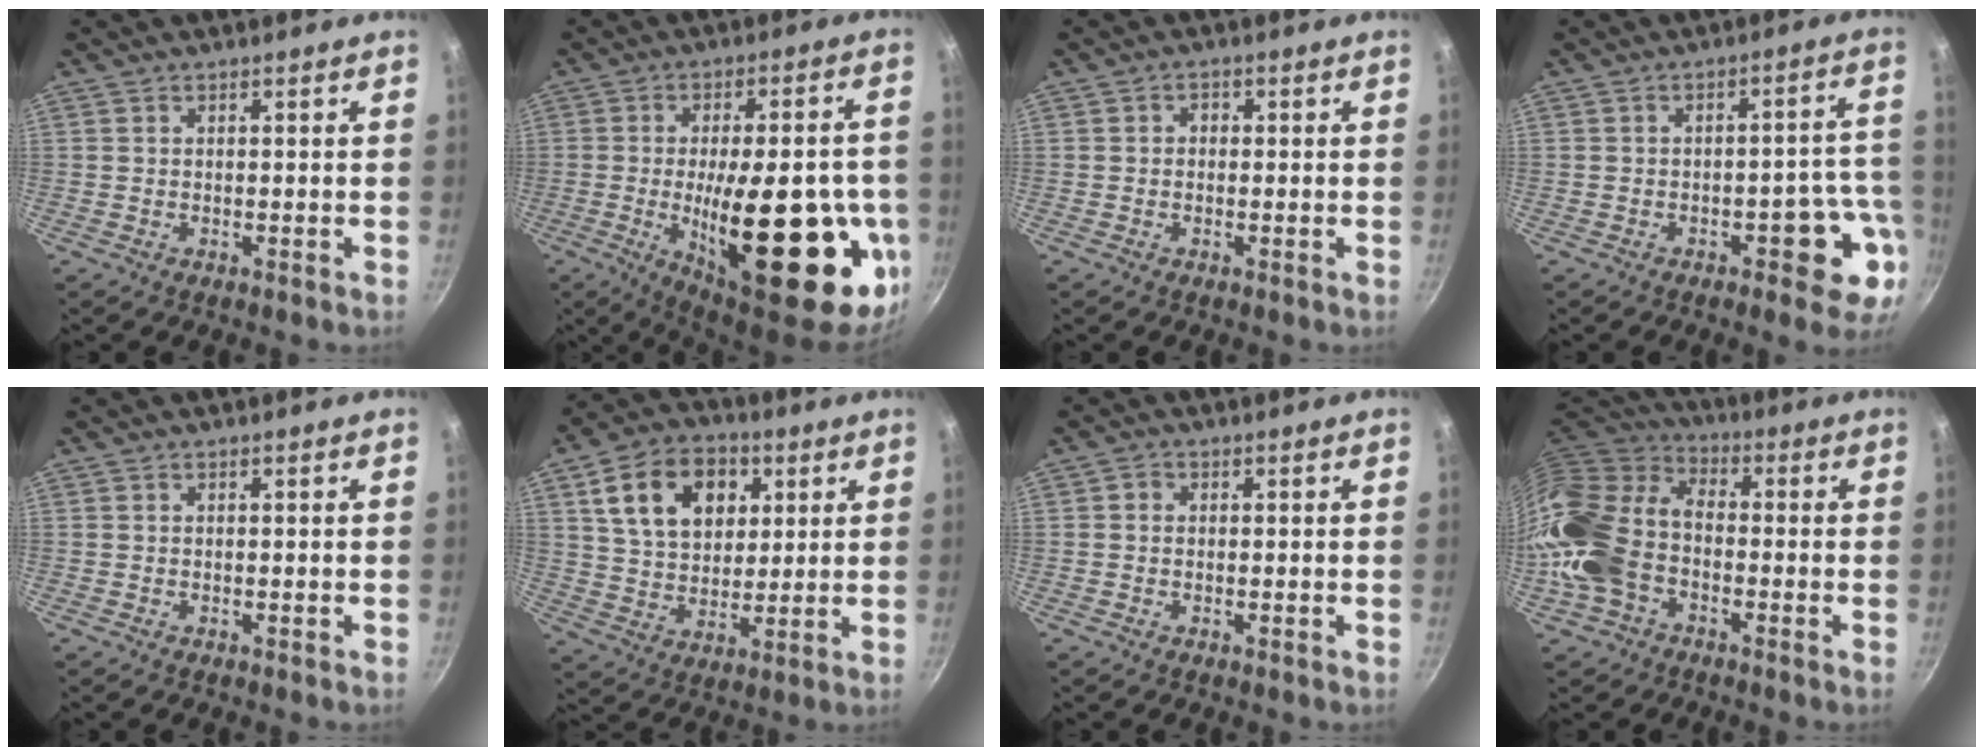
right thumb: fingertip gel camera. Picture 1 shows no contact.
{"total": 29.8, "force": [-6.6, 11.0, 26.9], "torque": [-0.348, 0.006, -0.078]}
{"total": 1.3, "force": [-0.1, 1.2, 0.6], "torque": [-0.006, 0.004, -0.006]}
{"total": 8.3, "force": [-3.2, 3.9, 6.6], "torque": [-0.040, 0.026, -0.036]}
{"total": 0.0}
{"total": 15.8, "force": [5.5, 11.3, 9.7], "torque": [-0.136, -0.005, 0.091]}
{"total": 1.1, "force": [0.0, 1.0, 0.4], "torque": [-0.008, 0.006, -0.002]}
{"total": 17.5, "force": [-4.6, 11.8, 12.0], "torque": [-0.226, 0.045, -0.111]}